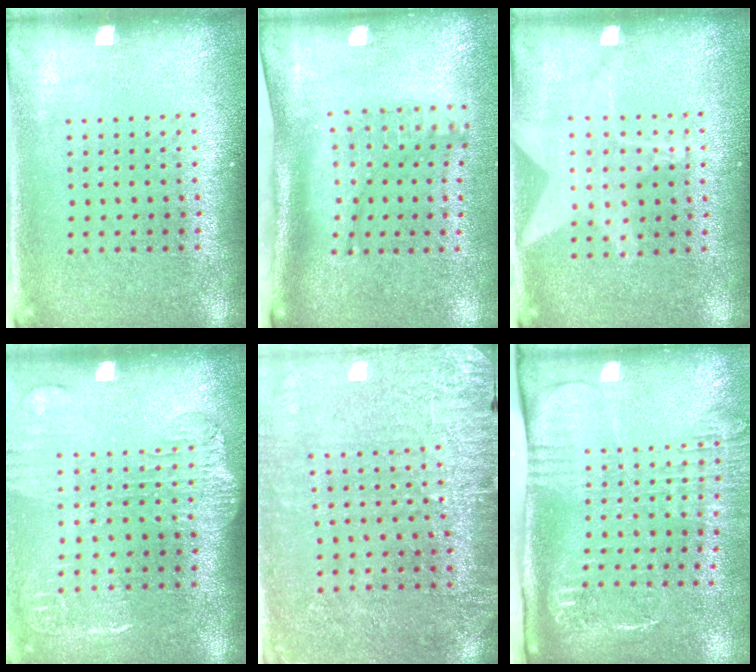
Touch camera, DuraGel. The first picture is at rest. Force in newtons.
{"total": 1.6, "press": 1.3, "slide": 0.9}
{"total": 1.0, "press": 0.9, "slide": 0.4}
{"total": 1.8, "press": 1.6, "slide": 0.9}
{"total": 3.0, "press": 3.0, "slide": 0.6}
{"total": 2.7, "press": 2.1, "slide": 1.7}